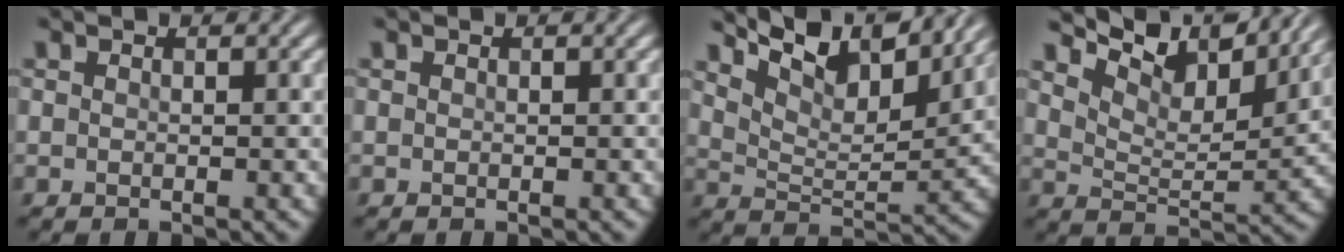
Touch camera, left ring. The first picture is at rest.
{"total": 0.0}
{"total": 9.1, "force": [7.2, 2.6, 4.9], "torque": [-0.095, 0.006, 0.116]}
{"total": 9.4, "force": [7.9, 2.4, 4.4], "torque": [-0.088, 0.004, 0.120]}